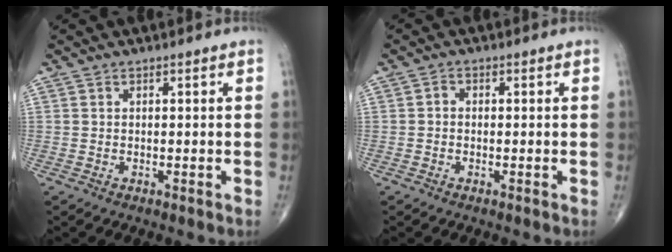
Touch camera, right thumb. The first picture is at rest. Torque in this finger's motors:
{"motor_torque": [-0.07, -0.03, 0.12, -0.04, 0.02]}